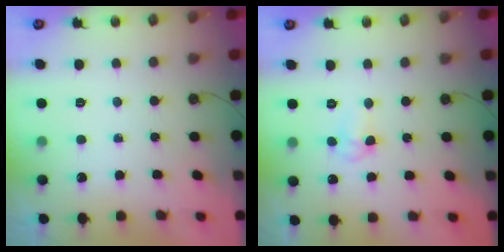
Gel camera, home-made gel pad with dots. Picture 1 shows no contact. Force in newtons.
{"total": 4.3, "press": 3.5, "slide": 2.5}